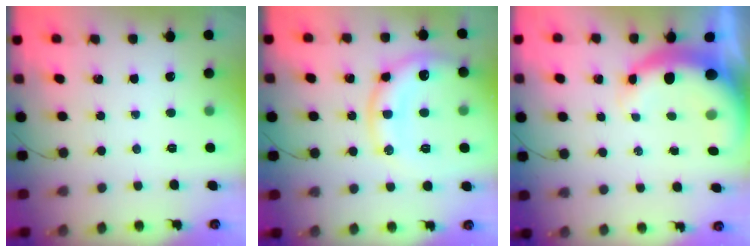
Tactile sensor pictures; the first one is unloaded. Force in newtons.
{"total": 14.0, "press": 13.9, "slide": 1.6}
{"total": 7.5, "press": 7.3, "slide": 1.6}